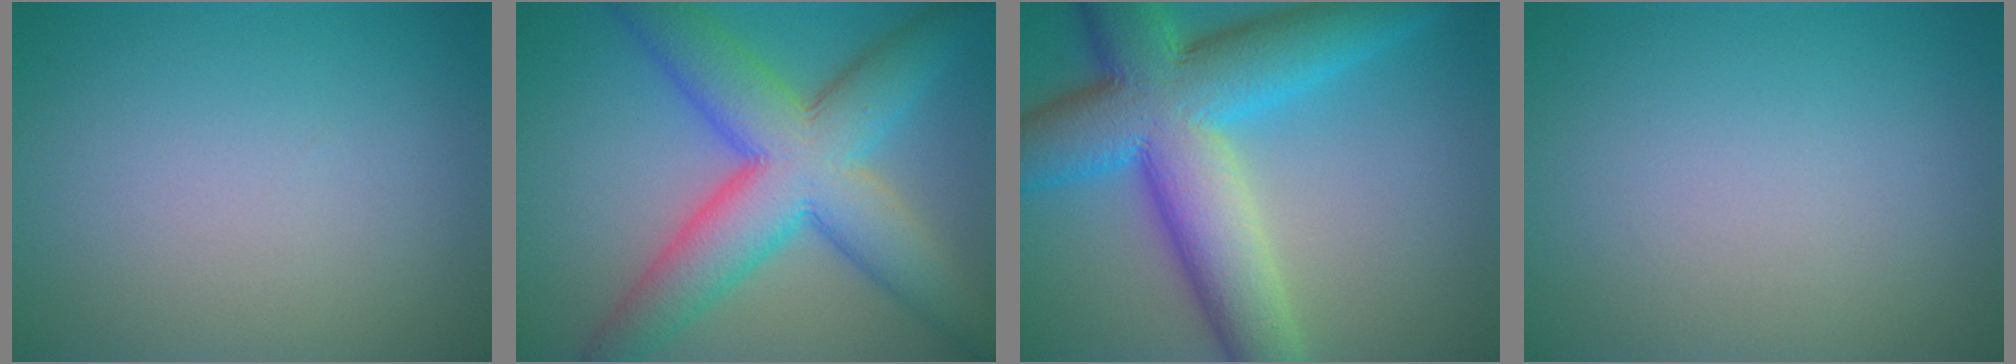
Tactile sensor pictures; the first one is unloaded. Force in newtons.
{"total": 10.7, "press": 10.7, "slide": 0.4}
{"total": 12.7, "press": 12.7, "slide": 0.4}
{"total": 0.0}